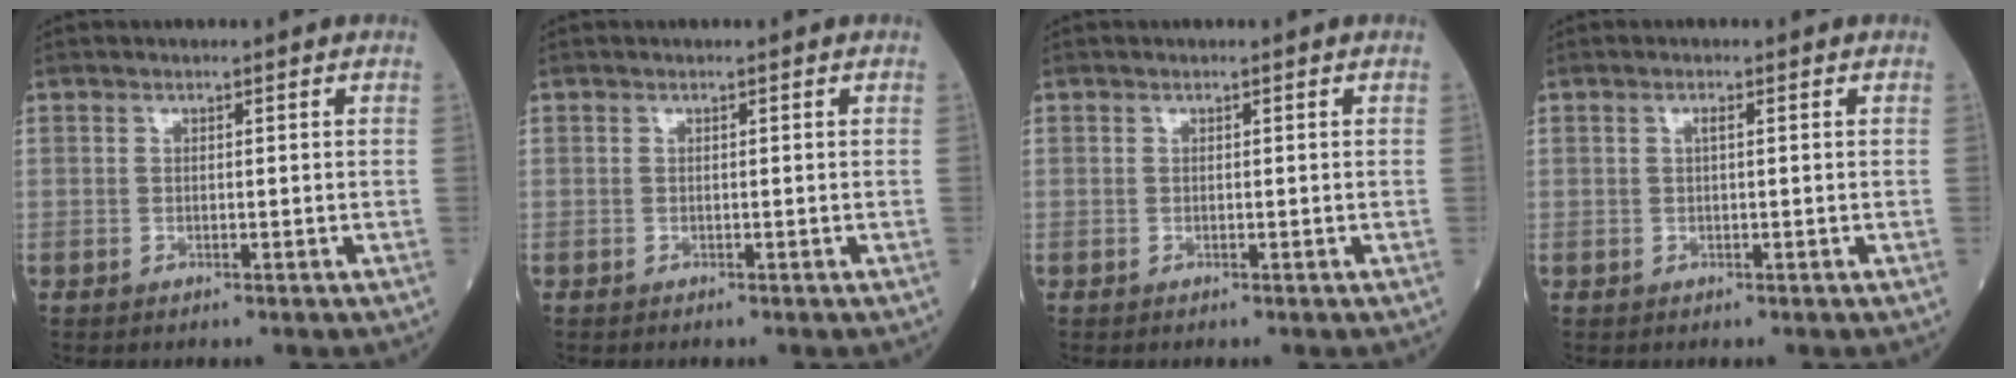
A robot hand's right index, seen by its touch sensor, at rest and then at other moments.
{"total": 0.0}
{"total": 0.0}
{"total": 0.8, "force": [0.2, 0.1, 0.8], "torque": [-0.017, 0.002, 0.003]}